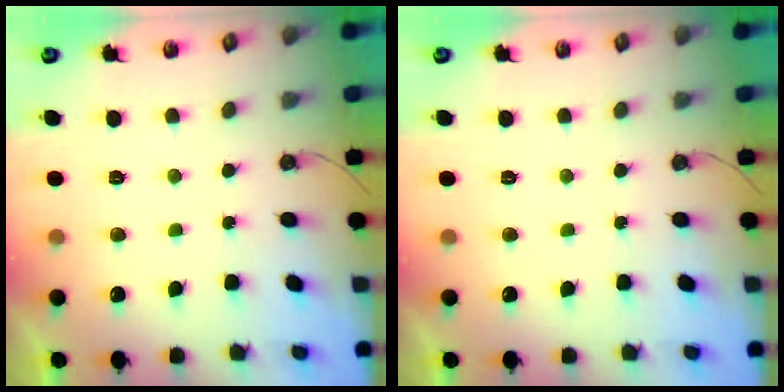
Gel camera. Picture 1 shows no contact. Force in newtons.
{"total": 0.0}